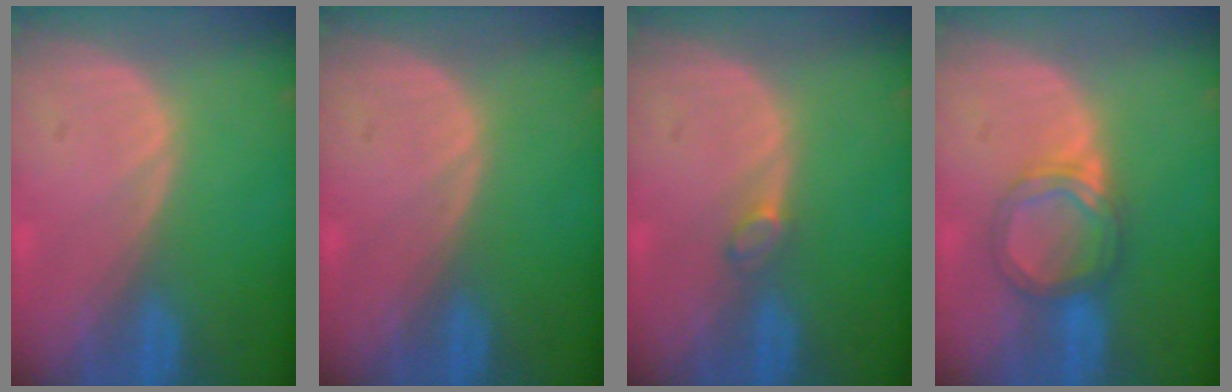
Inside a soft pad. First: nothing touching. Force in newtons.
{"total": 0.0}
{"total": 1.4, "press": 1.4, "slide": 0.2}
{"total": 5.3, "press": 5.0, "slide": 1.9}